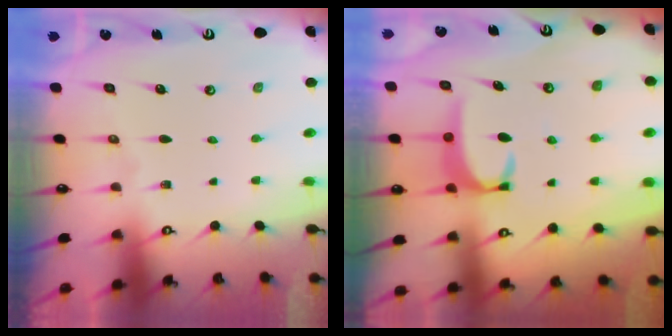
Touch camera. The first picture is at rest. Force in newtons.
{"total": 3.5, "press": 3.5, "slide": 0.5}